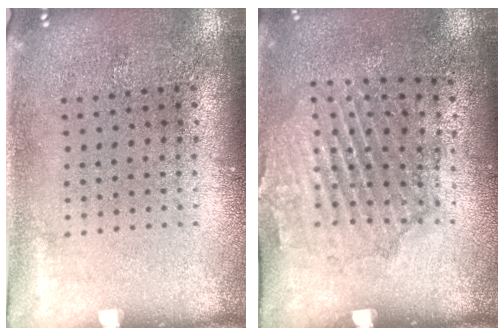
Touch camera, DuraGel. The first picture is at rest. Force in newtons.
{"total": 1.6, "press": 1.4, "slide": 0.8}